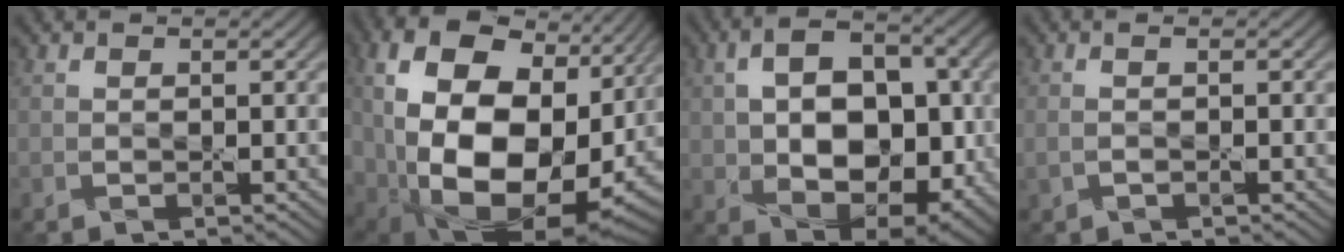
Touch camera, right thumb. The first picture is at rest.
{"total": 20.7, "force": [2.6, 14.4, 14.6], "torque": [-0.320, -0.031, 0.074]}
{"total": 14.5, "force": [-0.1, 9.1, 11.2], "torque": [-0.190, -0.007, 0.015]}
{"total": 1.3, "force": [-0.1, 0.2, 1.2], "torque": [-0.028, 0.003, -0.006]}